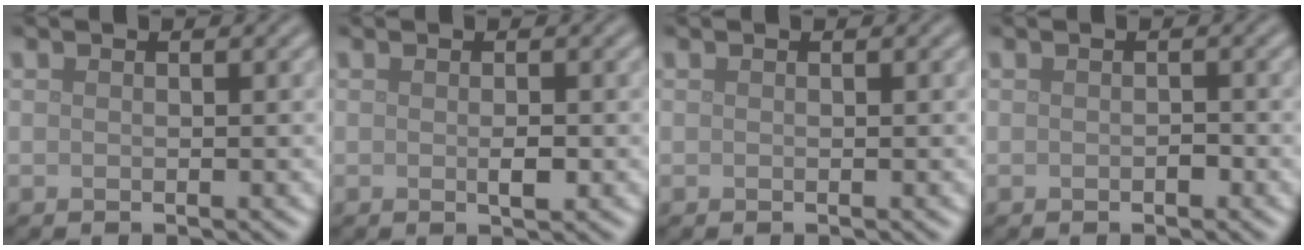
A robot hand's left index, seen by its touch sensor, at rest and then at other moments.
{"total": 1.2, "force": [-0.2, 0.4, 1.1], "torque": [-0.022, -0.003, -0.001]}
{"total": 0.0}
{"total": 0.7, "force": [-0.2, 0.4, 0.5], "torque": [-0.008, 0.000, -0.002]}